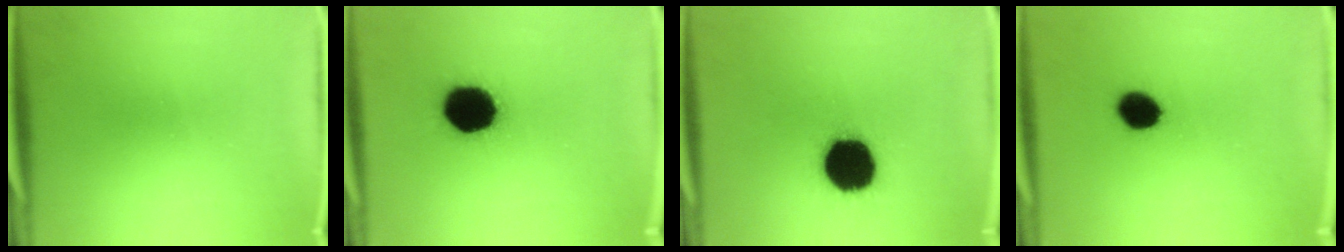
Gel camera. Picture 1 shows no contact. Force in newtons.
{"total": 17.0}
{"total": 19.6}
{"total": 8.6}